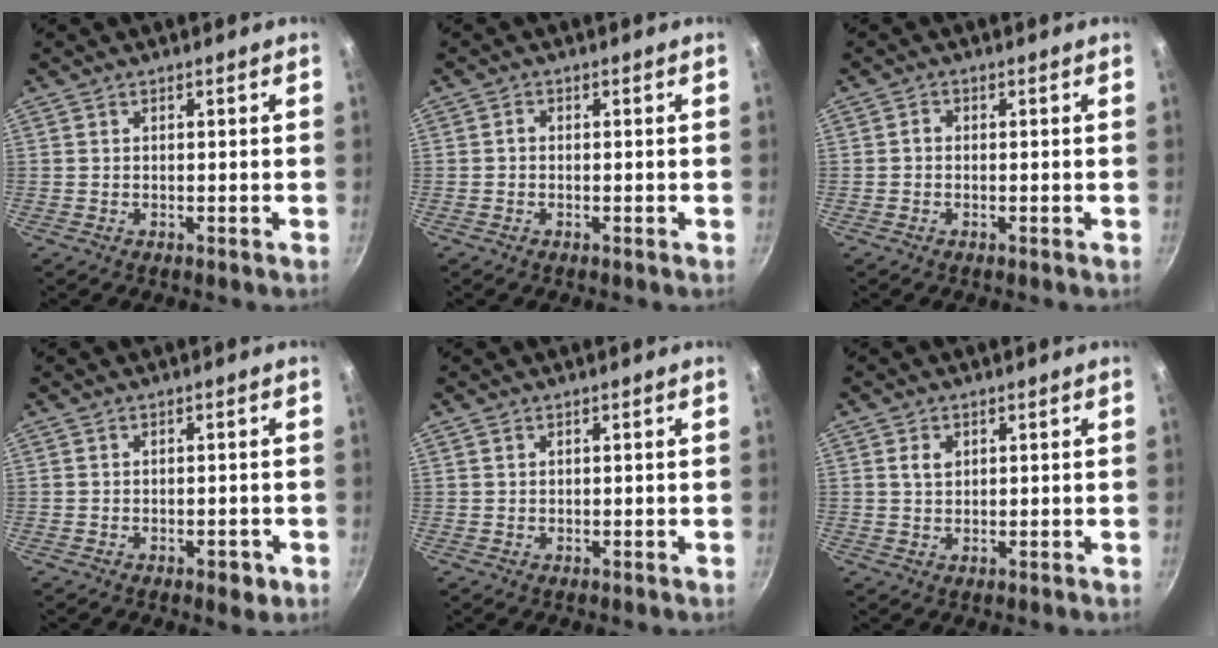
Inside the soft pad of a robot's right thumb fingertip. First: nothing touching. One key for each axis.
{"total": 1.0, "fx": -0.1, "fy": 0.9, "fz": 0.6, "tx": -0.009, "ty": 0.006, "tz": -0.004}
{"total": 1.2, "fx": -0.2, "fy": 1.0, "fz": 0.7, "tx": -0.011, "ty": 0.006, "tz": -0.005}
{"total": 2.9, "fx": -1.3, "fy": 1.5, "fz": 2.1, "tx": -0.015, "ty": 0.010, "tz": -0.010}
{"total": 0.6, "fx": 0.4, "fy": 0.4, "fz": 0.2, "tx": -0.003, "ty": 0.000, "tz": 0.007}
{"total": 2.7, "fx": 0.9, "fy": 2.0, "fz": 1.7, "tx": -0.022, "ty": -0.001, "tz": 0.018}